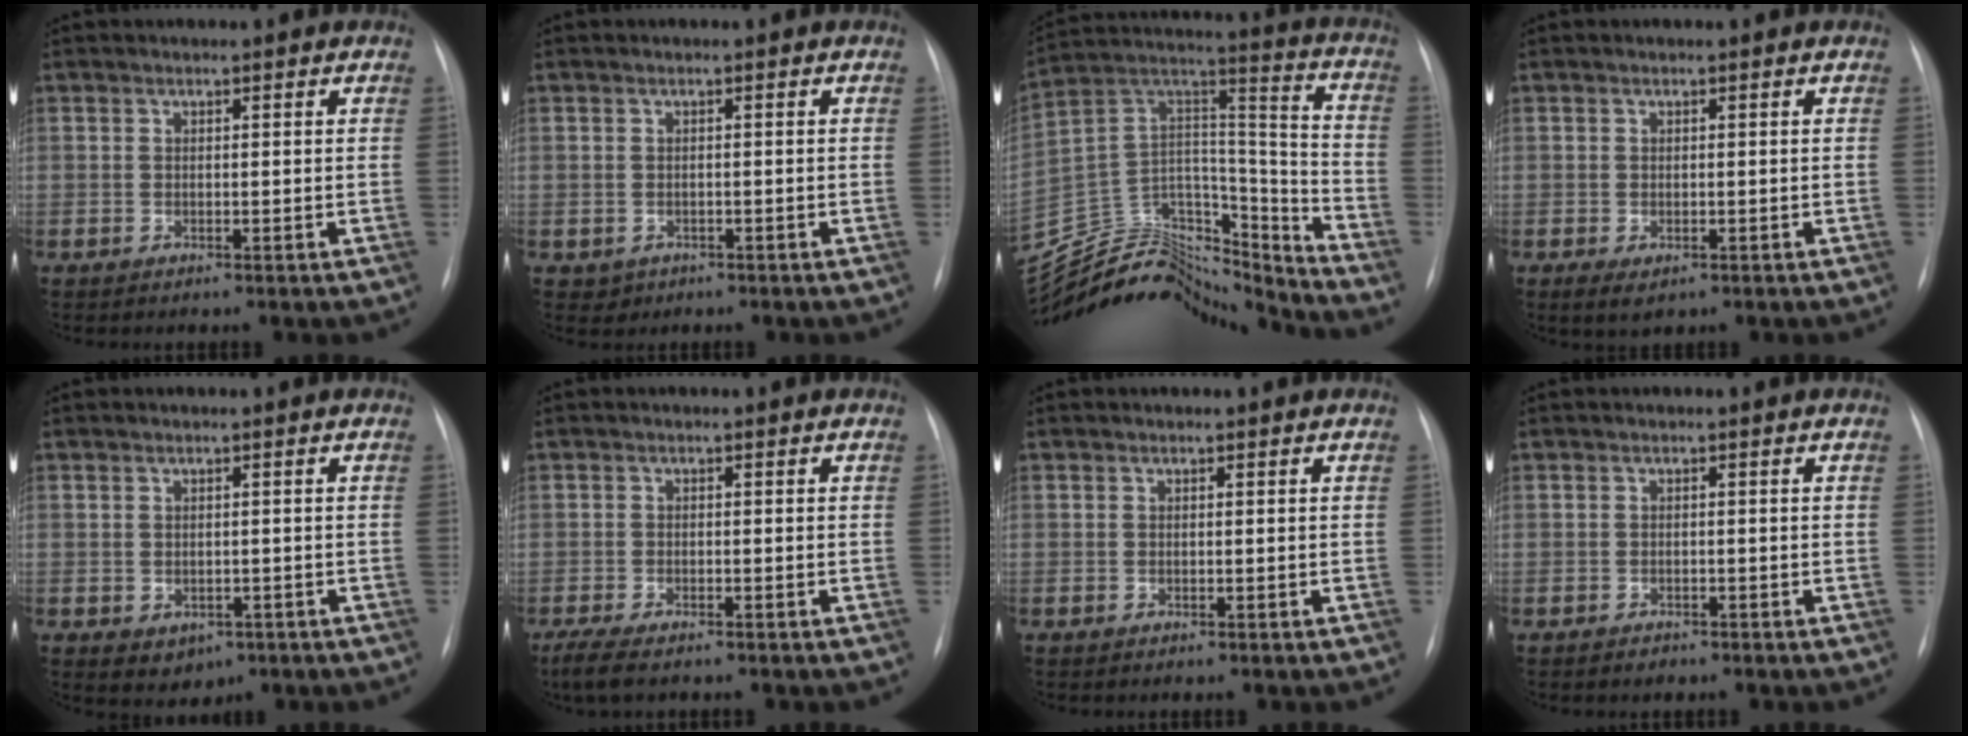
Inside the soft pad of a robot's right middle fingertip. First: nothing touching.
{"total": 1.6, "force": [-0.7, 1.5, 0.2], "torque": [-0.001, 0.005, -0.004]}
{"total": 24.4, "force": [-23.3, 5.5, 4.7], "torque": [-0.113, 0.059, -0.378]}
{"total": 2.4, "force": [-1.0, 1.3, 1.8], "torque": [-0.027, -0.004, -0.005]}
{"total": 3.3, "force": [-1.1, 2.6, 1.7], "torque": [-0.018, -0.001, 0.002]}
{"total": 4.2, "force": [-3.1, 1.1, 2.6], "torque": [-0.056, -0.014, -0.047]}
{"total": 0.0}
{"total": 1.0, "force": [-0.8, 0.6, 0.3], "torque": [-0.006, 0.001, -0.009]}